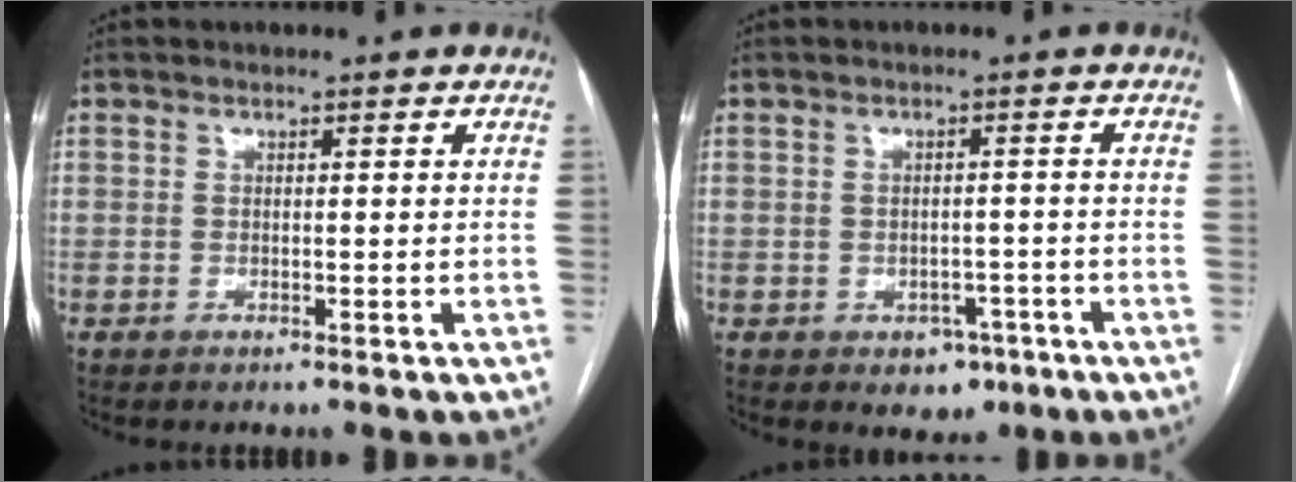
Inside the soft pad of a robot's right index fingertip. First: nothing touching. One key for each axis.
{"total": 4.0, "fx": -2.1, "fy": 2.8, "fz": 1.8, "tx": -0.012, "ty": 0.007, "tz": -0.018}